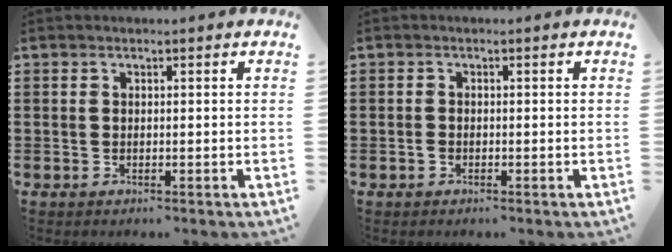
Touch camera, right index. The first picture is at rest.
{"total": 0.8, "force": [-0.5, 0.5, 0.4], "torque": [-0.008, -0.001, -0.010]}